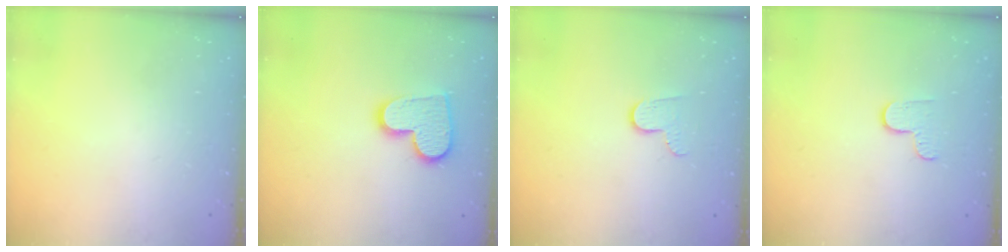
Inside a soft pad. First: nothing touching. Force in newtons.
{"total": 12.7, "press": 12.7, "slide": 0.5}
{"total": 5.7, "press": 5.7, "slide": 0.5}
{"total": 4.7, "press": 4.7, "slide": 0.4}